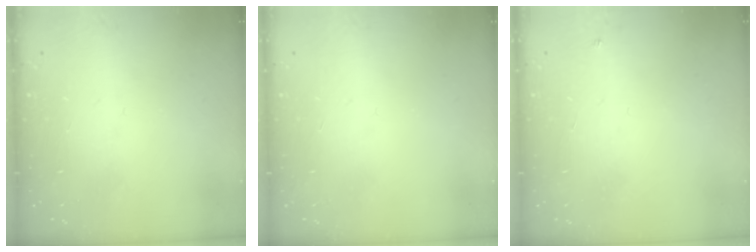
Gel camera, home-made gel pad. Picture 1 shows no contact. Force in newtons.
{"total": 0.0}
{"total": 2.7, "press": 2.7, "slide": 0.4}